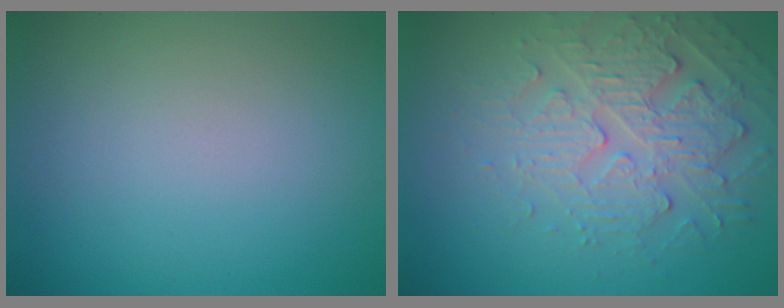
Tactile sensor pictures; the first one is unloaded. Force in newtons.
{"total": 4.3, "press": 3.8, "slide": 2.0}